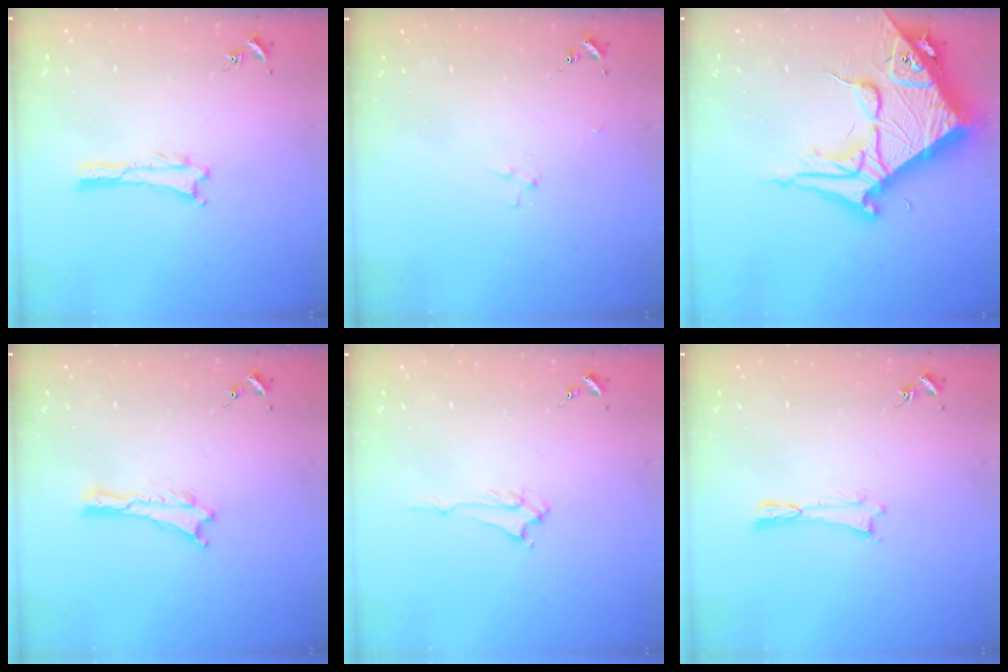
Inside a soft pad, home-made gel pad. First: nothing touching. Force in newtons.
{"total": 2.9, "press": 2.9, "slide": 0.3}
{"total": 14.6, "press": 14.5, "slide": 1.6}
{"total": 0.0}
{"total": 1.4, "press": 1.4, "slide": 0.3}
{"total": 0.0}